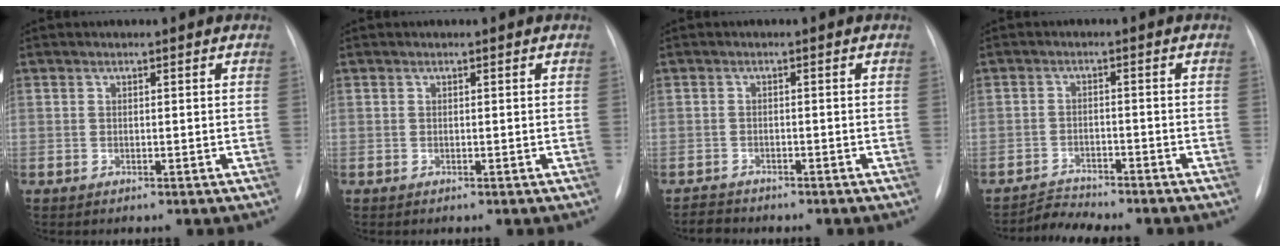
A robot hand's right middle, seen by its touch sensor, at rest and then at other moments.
{"total": 0.0}
{"total": 1.9, "force": [-1.8, 0.5, -0.3], "torque": [0.005, -0.007, -0.030]}
{"total": 3.3, "force": [-3.2, -0.2, -0.6], "torque": [0.010, -0.012, -0.054]}